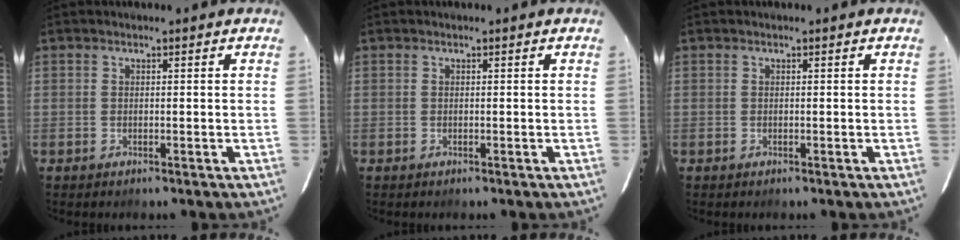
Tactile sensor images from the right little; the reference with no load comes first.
{"total": 0.0}
{"total": 0.0}